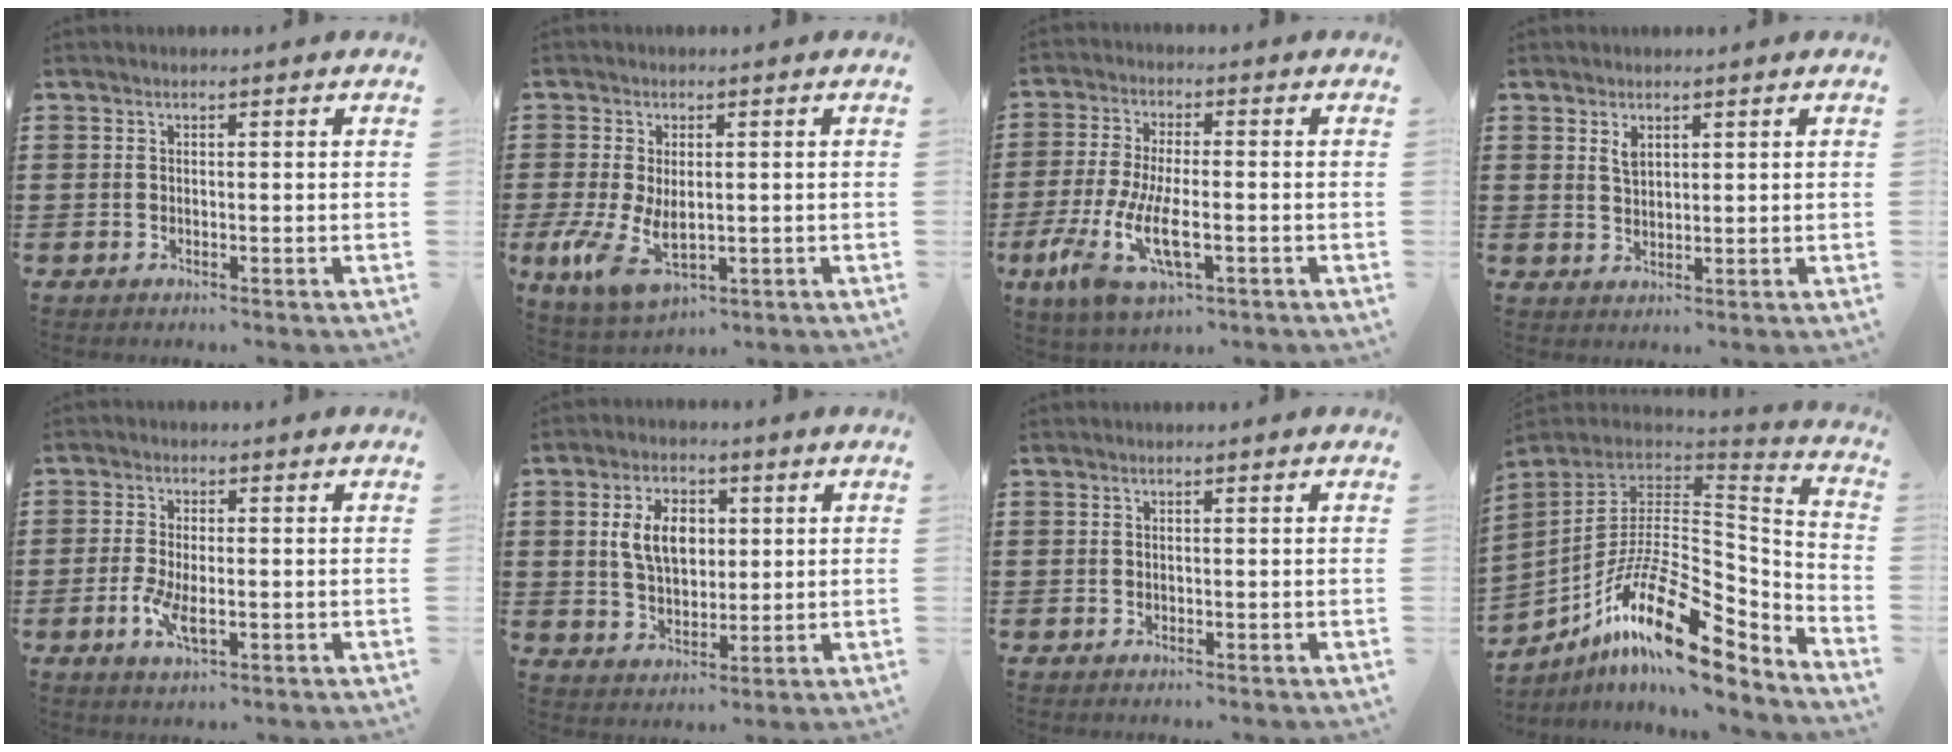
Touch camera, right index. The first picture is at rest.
{"total": 7.4, "force": [-1.2, 3.9, 6.2], "torque": [-0.142, -0.007, -0.021]}
{"total": 10.0, "force": [-3.5, 3.5, 8.7], "torque": [-0.197, -0.014, -0.062]}
{"total": 2.2, "force": [1.3, 1.2, 1.3], "torque": [-0.029, 0.003, 0.025]}
{"total": 4.6, "force": [-1.3, 1.7, 4.1], "torque": [-0.090, -0.006, -0.027]}
{"total": 7.3, "force": [1.5, 4.6, 5.4], "torque": [-0.124, 0.009, 0.019]}
{"total": 0.0}
{"total": 21.7, "force": [-11.0, 8.1, 16.9], "torque": [-0.323, 0.026, -0.197]}